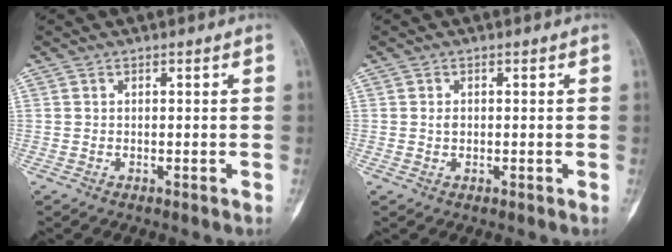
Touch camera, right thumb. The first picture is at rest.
{"total": 1.3, "force": [0.0, 1.0, 0.8], "torque": [-0.006, 0.002, 0.001]}